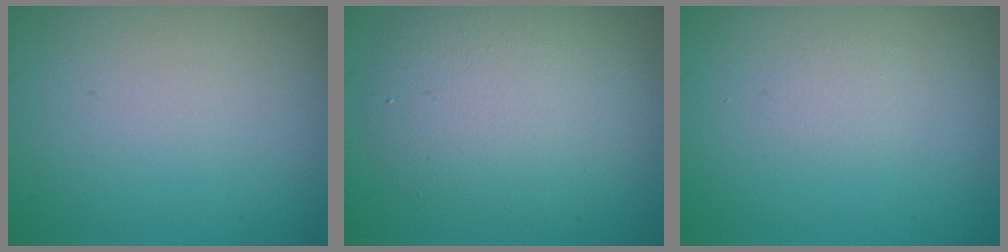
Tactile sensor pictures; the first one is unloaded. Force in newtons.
{"total": 5.4, "press": 5.4, "slide": 0.1}
{"total": 0.6, "press": 0.6, "slide": 0.1}